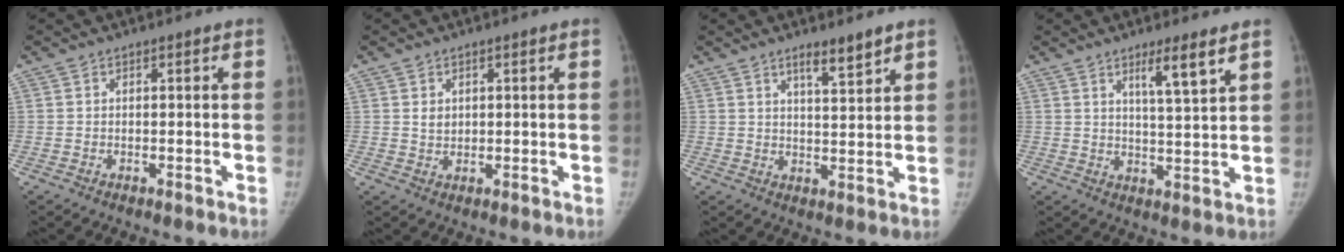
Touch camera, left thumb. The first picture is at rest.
{"total": 2.0, "force": [0.7, 1.5, 1.0], "torque": [-0.010, -0.006, 0.017]}
{"total": 5.2, "force": [3.8, 0.7, 3.4], "torque": [-0.046, -0.031, 0.060]}
{"total": 6.6, "force": [4.1, 0.4, 5.2], "torque": [-0.084, -0.034, 0.070]}